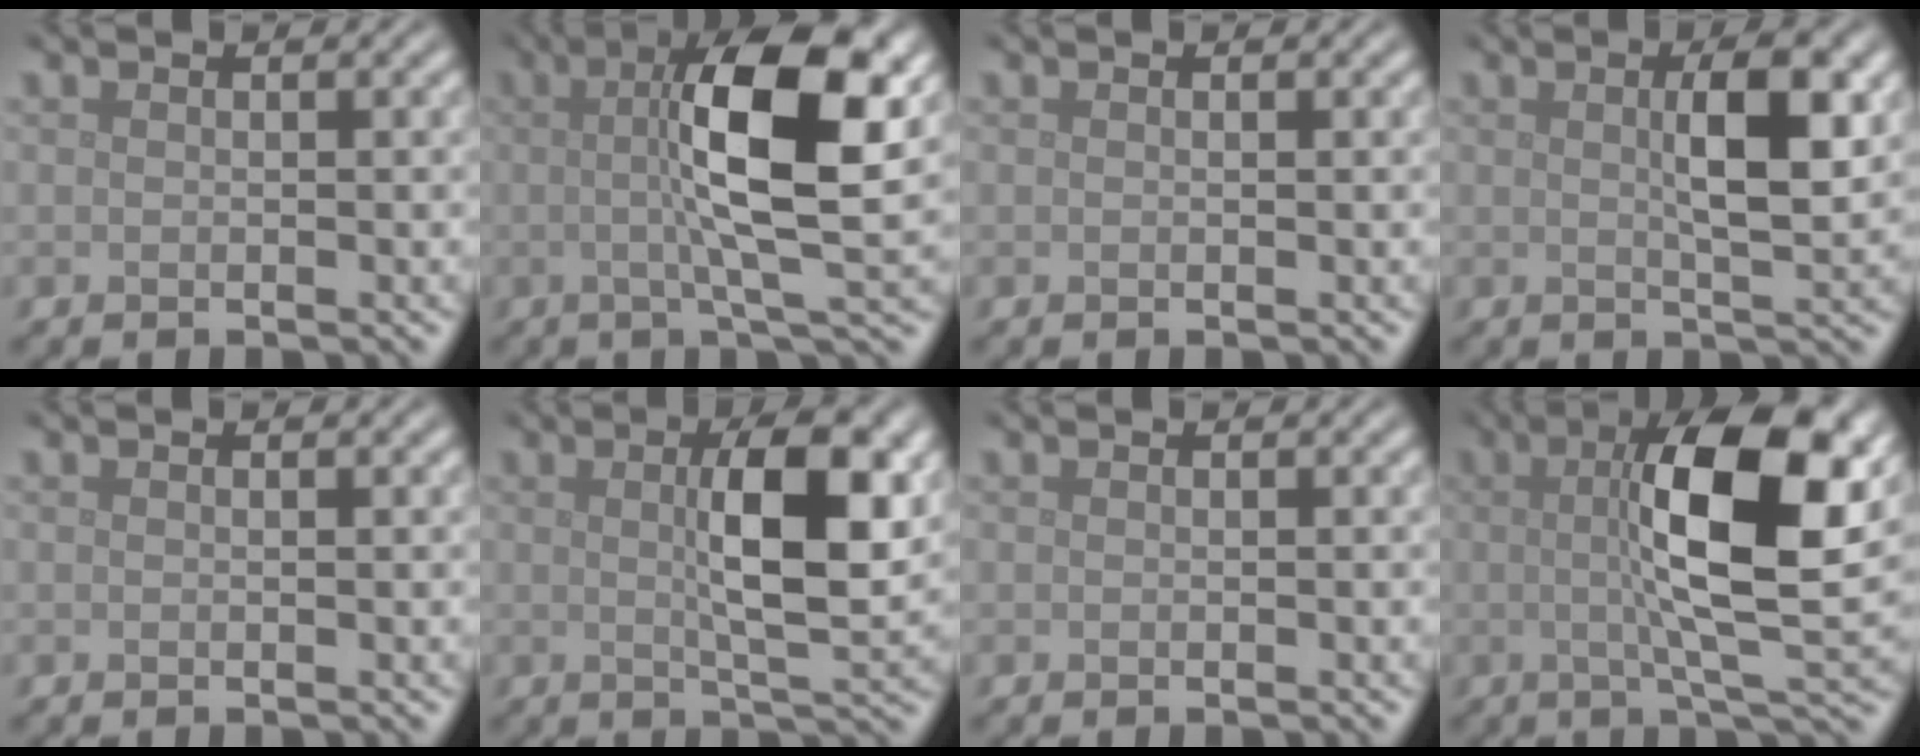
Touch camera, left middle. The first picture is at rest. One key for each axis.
{"total": 10.3, "fx": 1.4, "fy": 2.5, "fz": 9.9, "tx": -0.144, "ty": 0.011, "tz": 0.020}
{"total": 0.0}
{"total": 4.9, "fx": 1.0, "fy": 1.2, "fz": 4.6, "tx": -0.074, "ty": 0.005, "tz": 0.018}
{"total": 0.0}
{"total": 7.3, "fx": 1.2, "fy": 2.0, "fz": 7.0, "tx": -0.103, "ty": 0.004, "tz": 0.020}
{"total": 0.0}
{"total": 11.5, "fx": 1.9, "fy": 3.0, "fz": 11.0, "tx": -0.168, "ty": 0.007, "tz": 0.033}